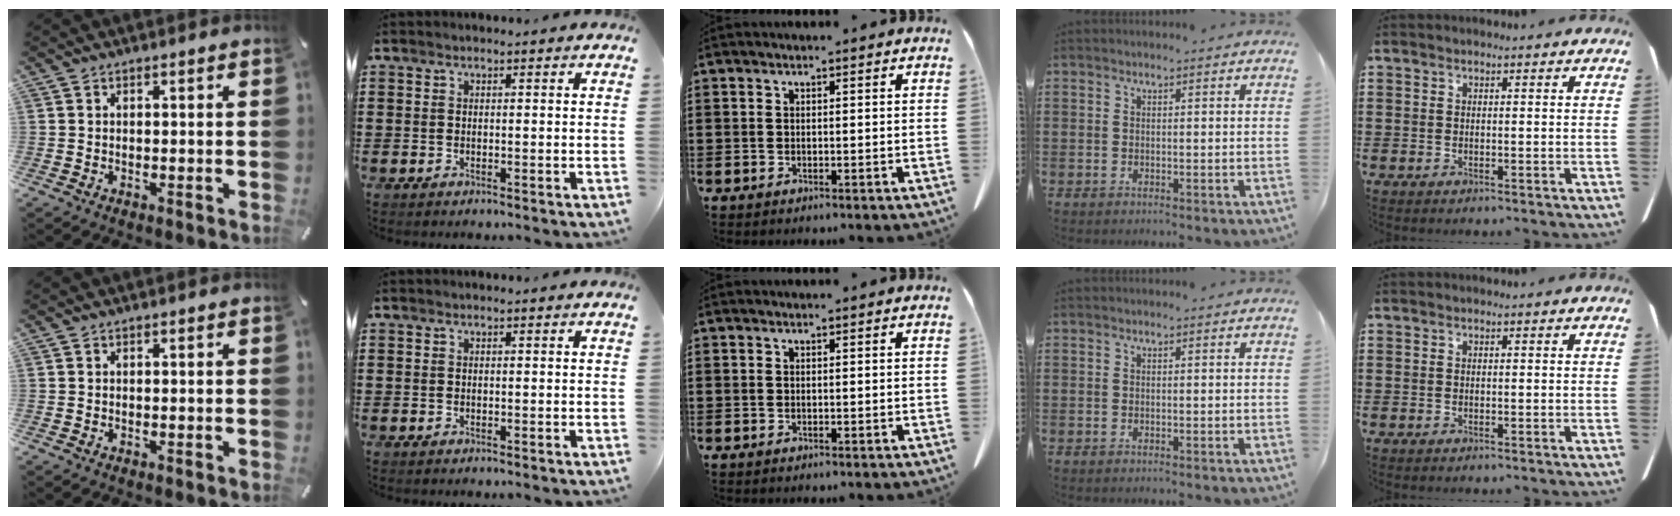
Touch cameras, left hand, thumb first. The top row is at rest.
{}